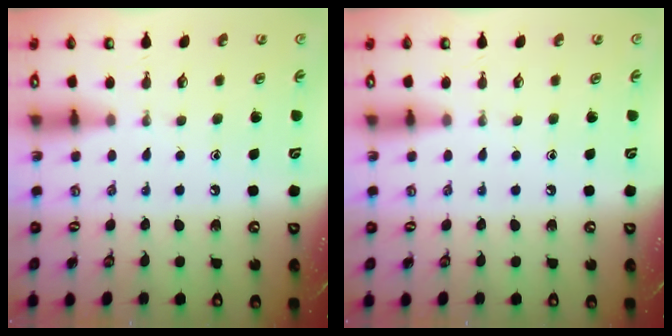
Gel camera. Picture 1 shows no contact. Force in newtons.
{"total": 0.0}